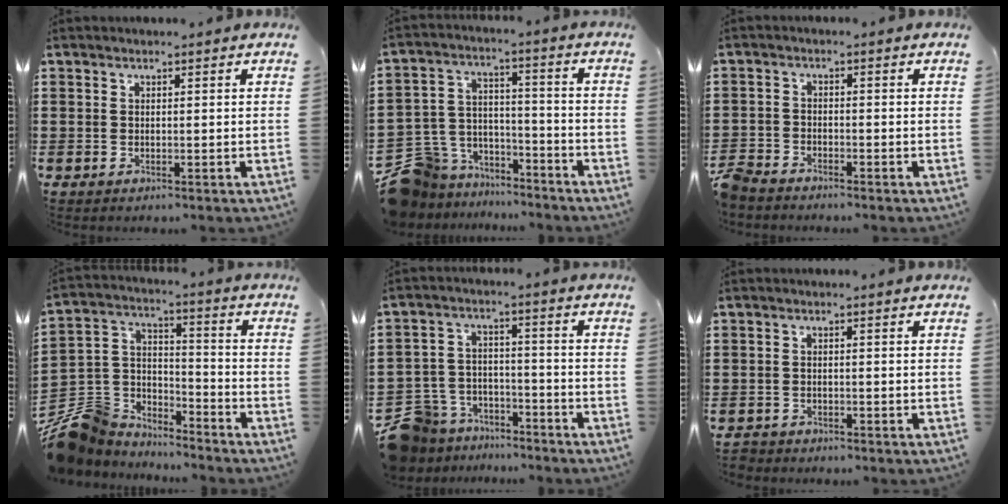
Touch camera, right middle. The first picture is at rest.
{"total": 8.5, "force": [-7.3, 4.3, 0.0], "torque": [-0.041, 0.005, -0.149]}
{"total": 3.0, "force": [-2.9, 0.6, 0.5], "torque": [-0.033, -0.003, -0.068]}
{"total": 8.6, "force": [-7.0, 5.0, 0.7], "torque": [-0.047, 0.012, -0.139]}
{"total": 7.9, "force": [-7.2, 3.3, 0.3], "torque": [-0.036, 0.012, -0.147]}
{"total": 1.3, "force": [-1.3, 0.3, -0.1], "torque": [-0.003, 0.001, -0.029]}